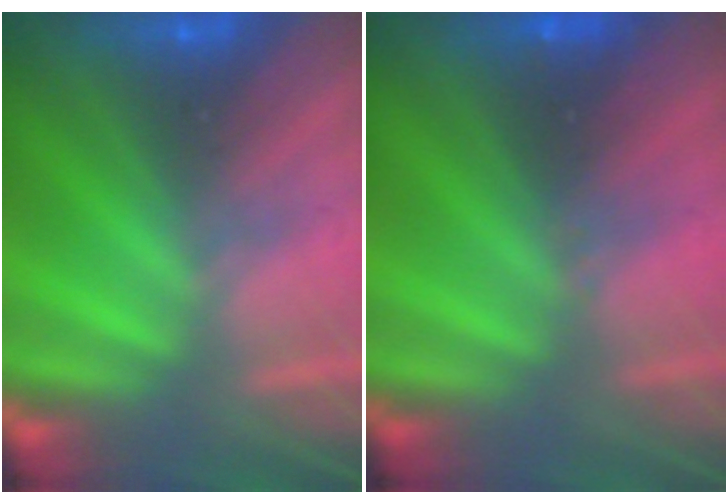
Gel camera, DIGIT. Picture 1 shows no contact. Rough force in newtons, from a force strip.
{"total": 2.4}